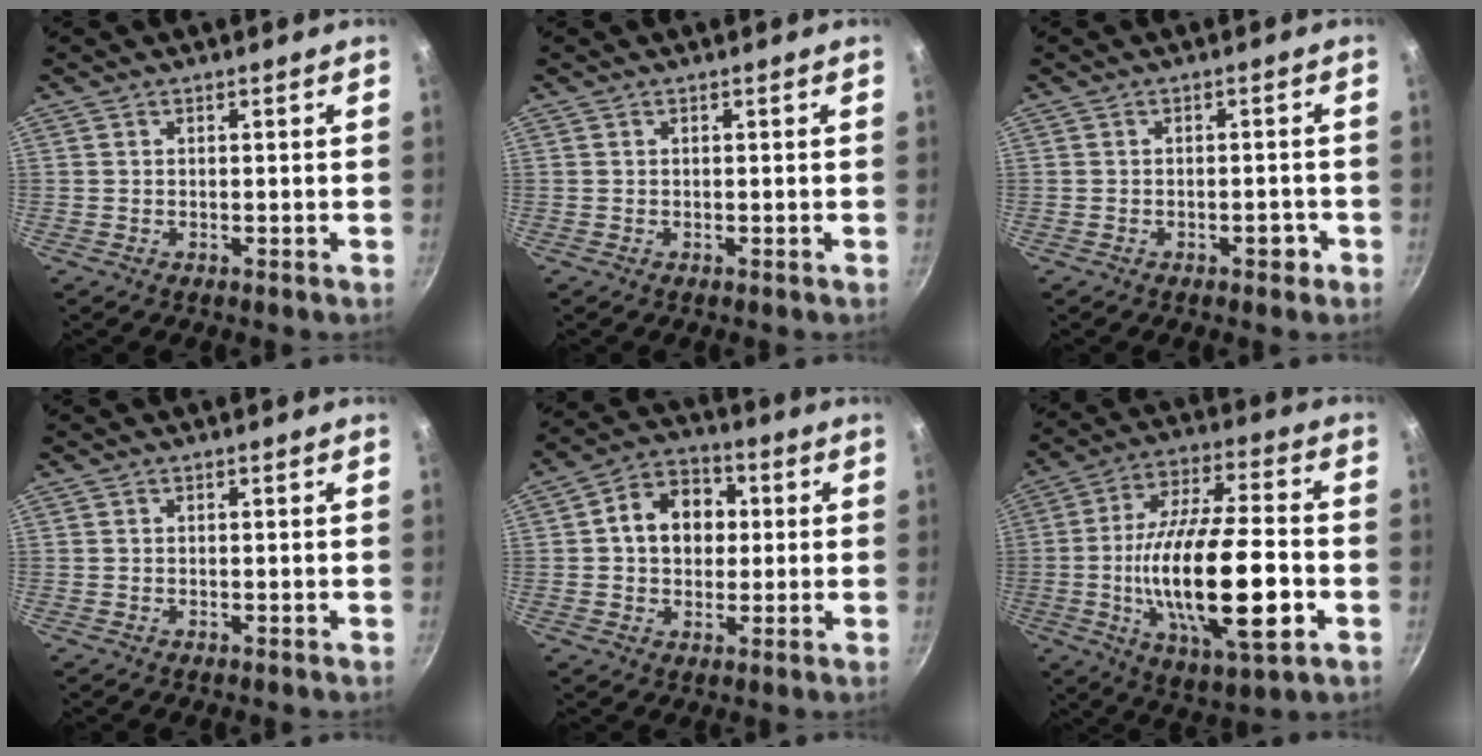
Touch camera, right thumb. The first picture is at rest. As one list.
[{"total": 0.0}, {"total": 0.0}, {"total": 0.0}, {"total": 11.2, "force": [1.5, 8.8, 6.8], "torque": [-0.073, 0.017, 0.009]}, {"total": 24.0, "force": [-4.8, 8.2, 22.0], "torque": [-0.384, 0.017, -0.080]}]